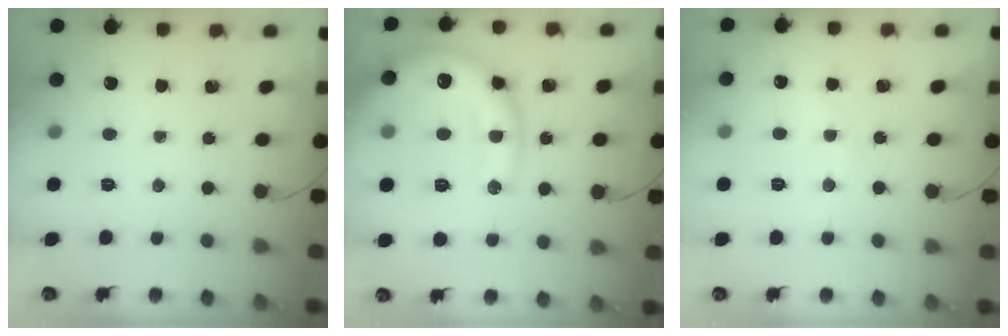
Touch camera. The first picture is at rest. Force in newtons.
{"total": 19.3, "press": 19.2, "slide": 1.9}
{"total": 4.4, "press": 4.2, "slide": 1.1}